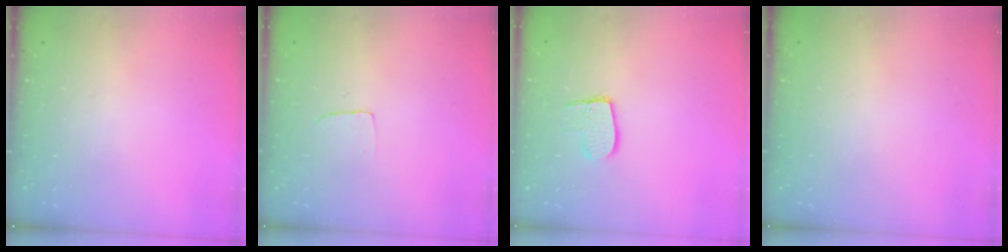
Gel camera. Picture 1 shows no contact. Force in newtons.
{"total": 2.4, "press": 2.4, "slide": 0.1}
{"total": 8.7, "press": 8.6, "slide": 0.7}
{"total": 0.8, "press": 0.4, "slide": 0.7}